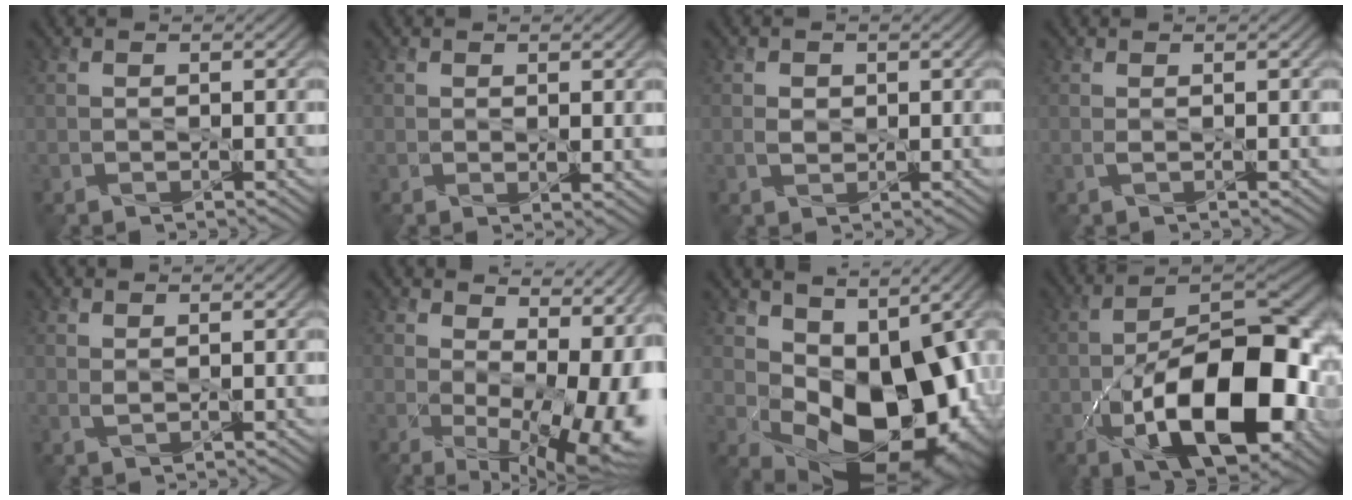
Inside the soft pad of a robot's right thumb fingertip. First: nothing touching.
{"total": 2.5, "force": [0.7, 1.4, 1.9], "torque": [-0.039, -0.005, 0.012]}
{"total": 1.1, "force": [0.3, 0.9, 0.6], "torque": [-0.021, 0.001, 0.004]}
{"total": 0.7, "force": [0.2, -0.1, 0.6], "torque": [-0.013, 0.006, 0.003]}
{"total": 1.1, "force": [0.9, 0.1, 0.5], "torque": [-0.013, 0.003, 0.019]}
{"total": 16.0, "force": [-0.1, 8.6, 13.5], "torque": [-0.172, -0.038, 0.053]}
{"total": 14.8, "force": [0.2, 9.3, 11.5], "torque": [-0.151, -0.039, 0.025]}
{"total": 16.4, "force": [-6.1, 7.3, 13.4], "torque": [-0.183, -0.003, -0.109]}